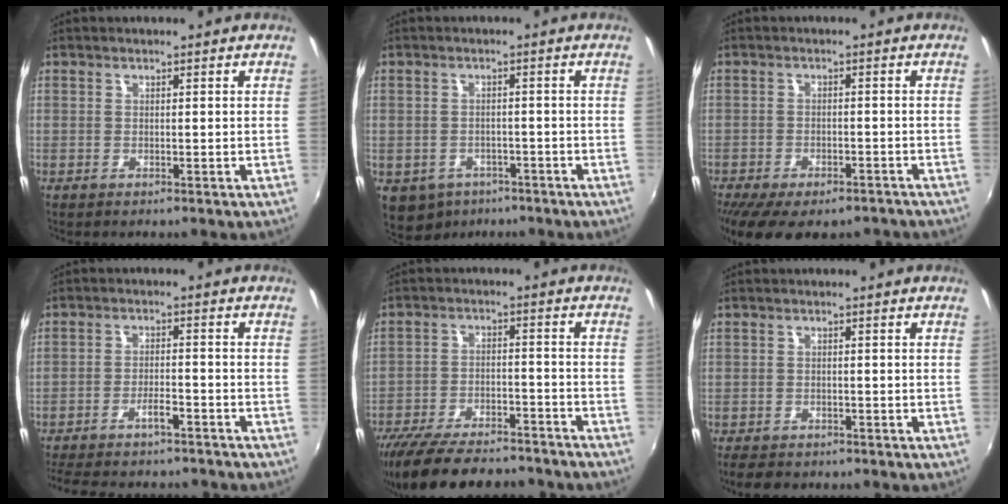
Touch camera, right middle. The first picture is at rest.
{"total": 8.2, "force": [-4.9, 5.9, 2.9], "torque": [-0.079, -0.016, -0.062]}
{"total": 13.5, "force": [-10.3, 5.2, 7.0], "torque": [-0.150, -0.039, -0.147]}
{"total": 12.0, "force": [-10.4, 3.0, 5.1], "torque": [-0.120, -0.003, -0.157]}
{"total": 22.1, "force": [-18.8, 5.9, 9.9], "torque": [-0.201, -0.029, -0.272]}
{"total": 4.0, "force": [-3.3, 1.9, 1.4], "torque": [-0.040, -0.013, -0.056]}